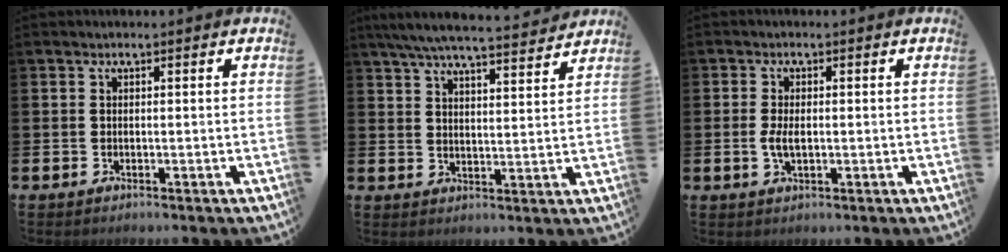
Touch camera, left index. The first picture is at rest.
{"total": 6.8, "force": [6.4, 0.6, 2.2], "torque": [-0.050, -0.043, 0.111]}
{"total": 2.7, "force": [-0.8, 1.3, 2.3], "torque": [-0.038, 0.004, -0.017]}